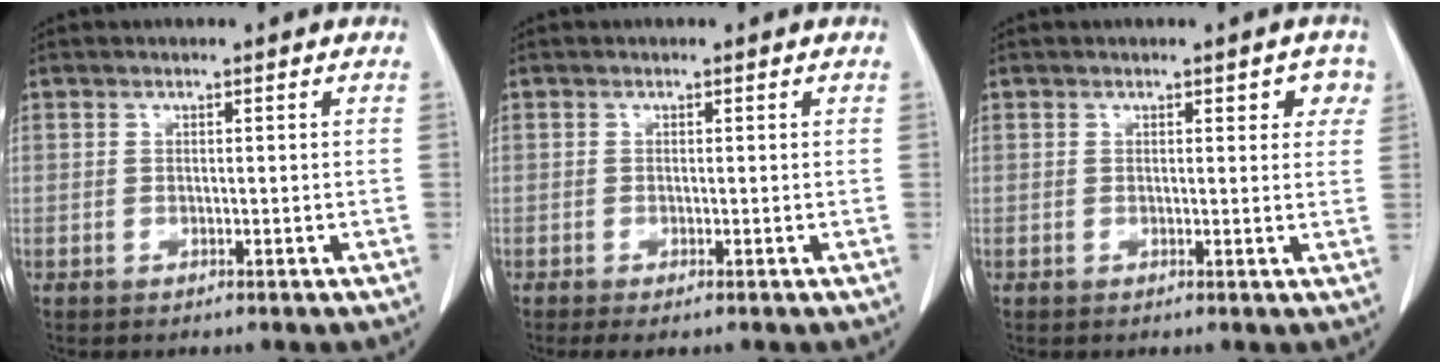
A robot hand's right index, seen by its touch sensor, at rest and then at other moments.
{"total": 1.2, "force": [-0.7, 0.3, 0.9], "torque": [-0.017, -0.003, -0.011]}
{"total": 3.0, "force": [1.4, 1.4, 2.3], "torque": [-0.014, 0.007, 0.011]}